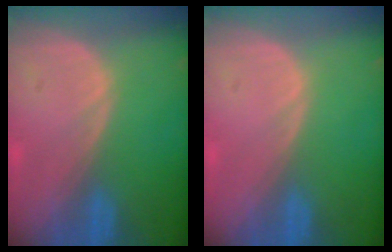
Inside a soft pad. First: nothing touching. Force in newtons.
{"total": 0.0}